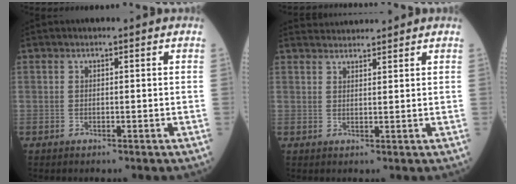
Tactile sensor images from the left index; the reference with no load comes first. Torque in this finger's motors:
{"motor_torque": [-0.38, -1.34, 0.03, 0.00]}